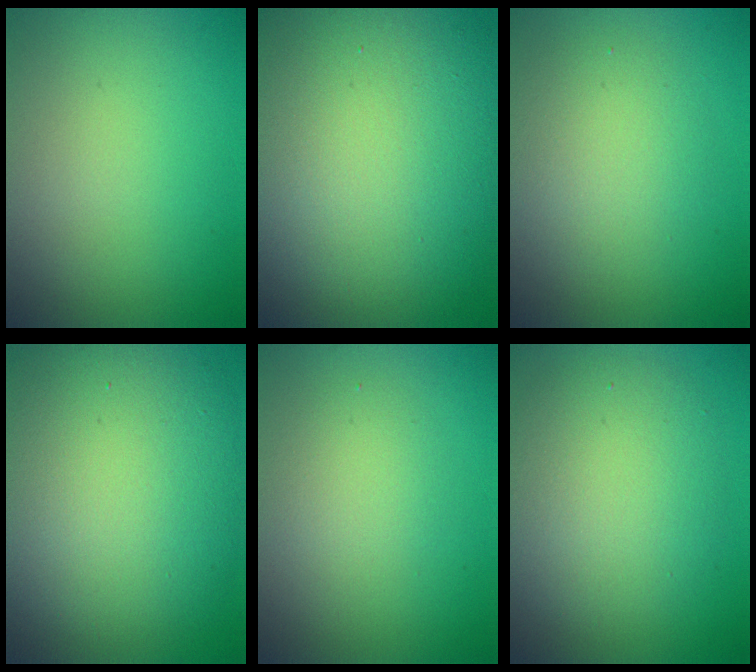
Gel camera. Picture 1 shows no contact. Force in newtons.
{"total": 19.4, "press": 19.3, "slide": 1.7}
{"total": 3.5, "press": 3.5, "slide": 0.2}
{"total": 13.8, "press": 13.7, "slide": 1.4}
{"total": 2.4, "press": 2.4, "slide": 0.2}
{"total": 6.1, "press": 6.1, "slide": 0.3}